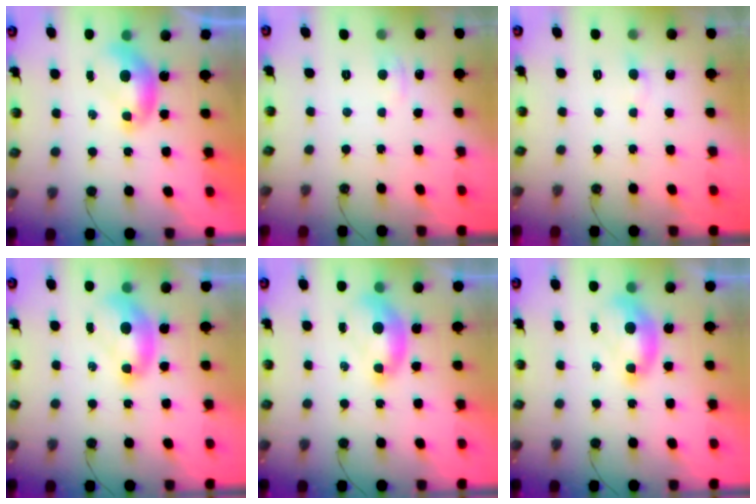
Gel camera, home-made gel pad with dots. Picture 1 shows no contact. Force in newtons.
{"total": 0.9, "press": 0.7, "slide": 0.7}
{"total": 0.6, "press": 0.5, "slide": 0.4}
{"total": 2.0, "press": 2.0, "slide": 0.4}
{"total": 1.5, "press": 1.4, "slide": 0.6}
{"total": 1.5, "press": 1.4, "slide": 0.5}